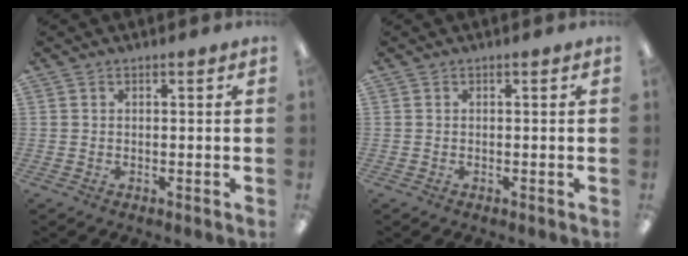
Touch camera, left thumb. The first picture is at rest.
{"total": 0.0}